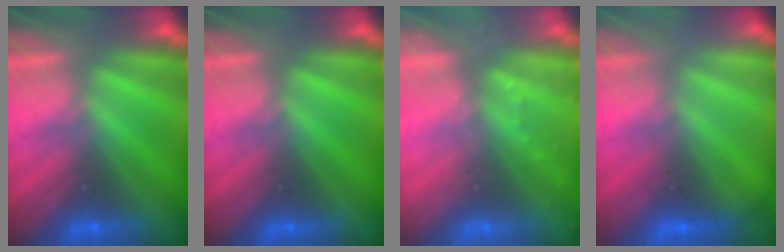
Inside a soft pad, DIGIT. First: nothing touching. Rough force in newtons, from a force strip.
{"total": 0.0}
{"total": 2.3}
{"total": 2.0}